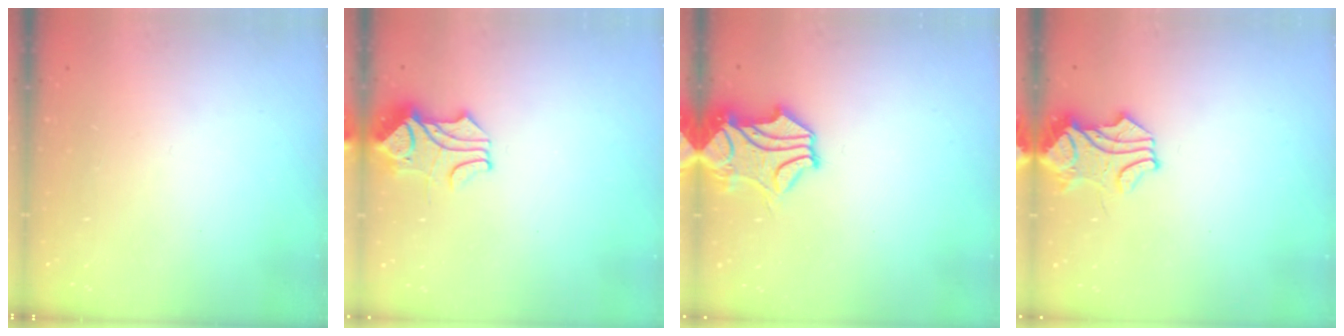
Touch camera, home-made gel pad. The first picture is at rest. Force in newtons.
{"total": 1.7, "press": 1.2, "slide": 1.1}
{"total": 2.6, "press": 2.2, "slide": 1.4}
{"total": 1.9, "press": 1.7, "slide": 0.8}